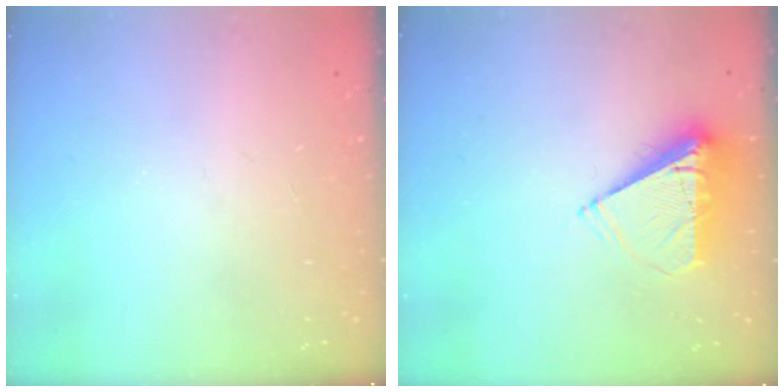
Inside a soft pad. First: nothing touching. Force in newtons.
{"total": 8.6, "press": 8.6, "slide": 0.3}